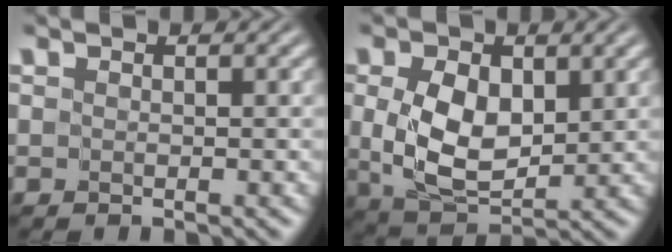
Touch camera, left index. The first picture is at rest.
{"total": 5.2, "force": [0.2, 3.3, 4.1], "torque": [-0.086, -0.006, 0.015]}